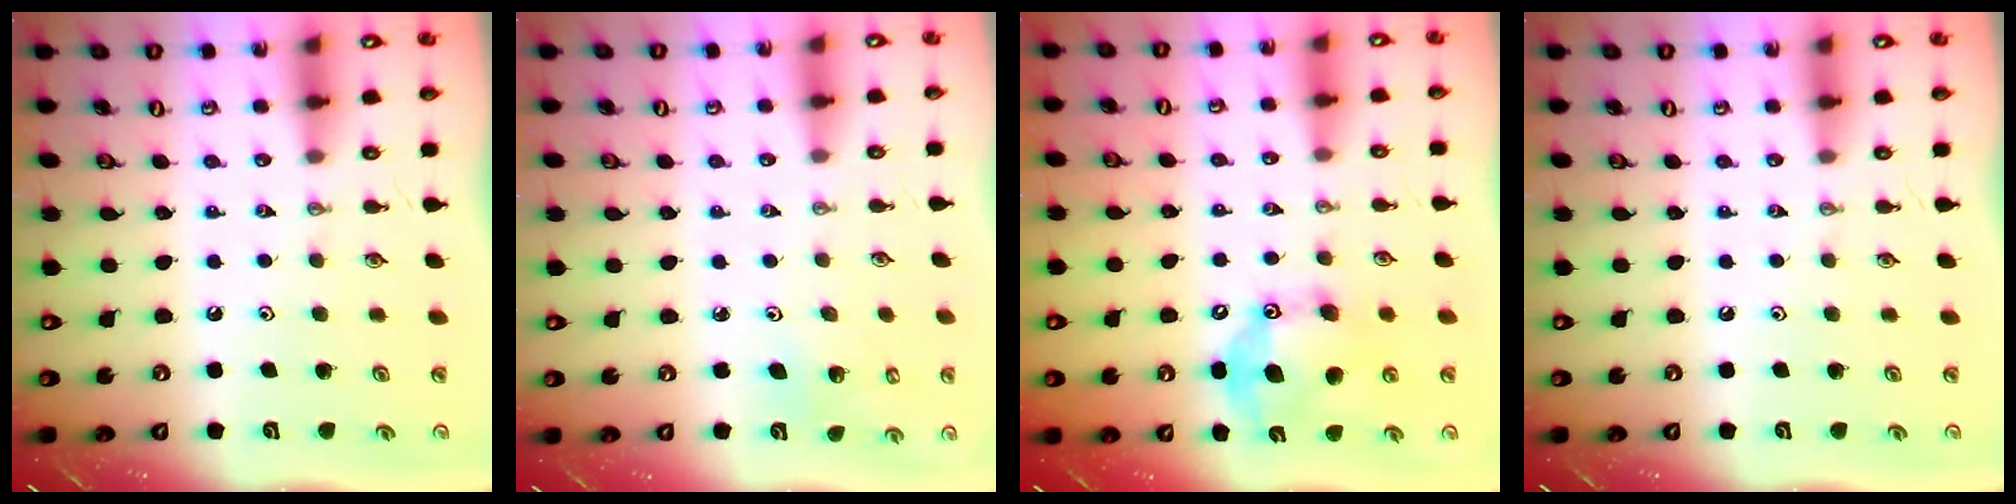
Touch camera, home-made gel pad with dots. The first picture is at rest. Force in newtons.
{"total": 3.7, "press": 3.6, "slide": 0.8}
{"total": 14.6, "press": 14.6, "slide": 0.2}
{"total": 0.0}